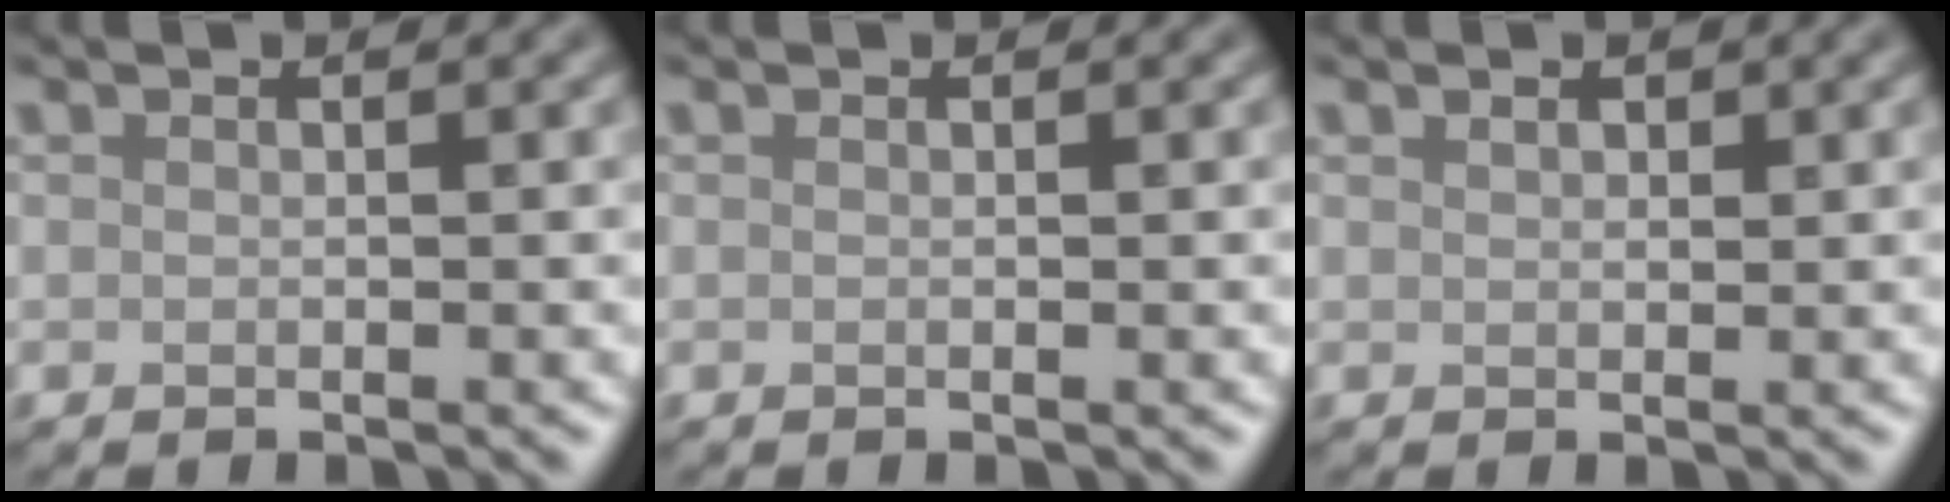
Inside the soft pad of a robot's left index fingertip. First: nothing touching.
{"total": 0.0}
{"total": 0.7, "force": [0.5, 0.4, 0.3], "torque": [-0.007, -0.002, 0.010]}